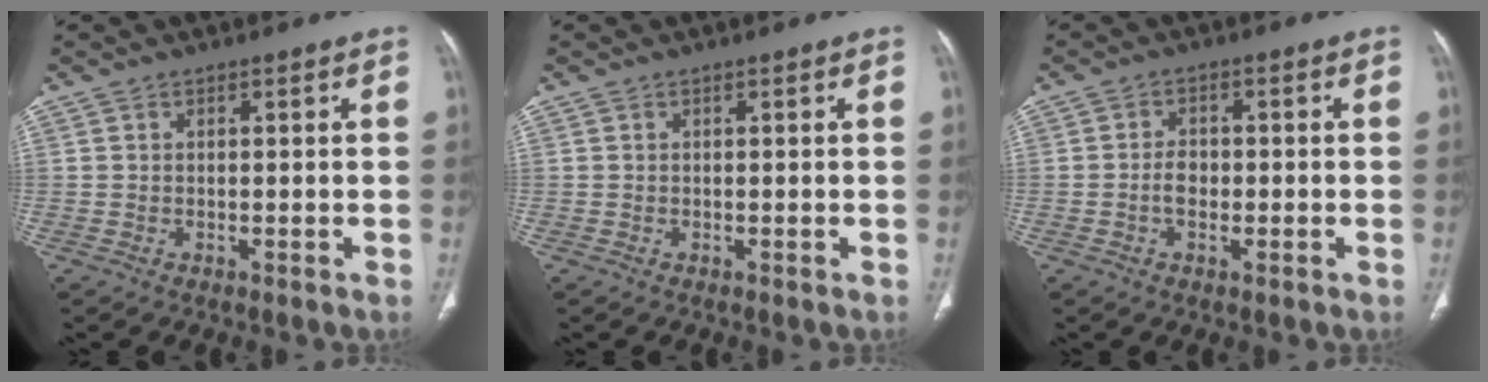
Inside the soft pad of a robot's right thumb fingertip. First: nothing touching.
{"total": 0.0}
{"total": 3.2, "force": [-0.8, 2.0, 2.3], "torque": [-0.038, 0.008, -0.018]}